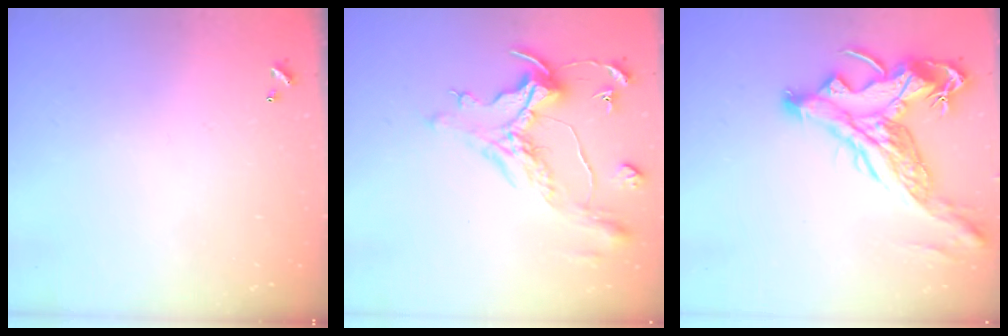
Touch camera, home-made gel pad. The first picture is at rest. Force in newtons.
{"total": 1.5, "press": 0.8, "slide": 1.2}
{"total": 9.2, "press": 8.8, "slide": 2.6}